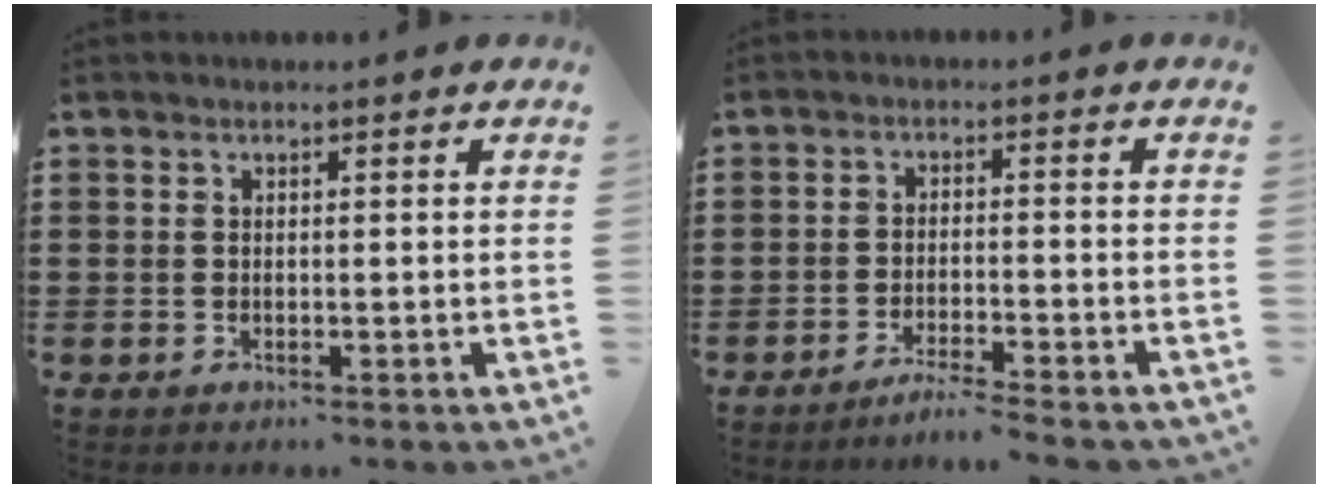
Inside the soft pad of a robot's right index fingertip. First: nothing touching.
{"total": 3.0, "force": [-2.8, -0.4, 1.0], "torque": [-0.018, 0.001, -0.056]}